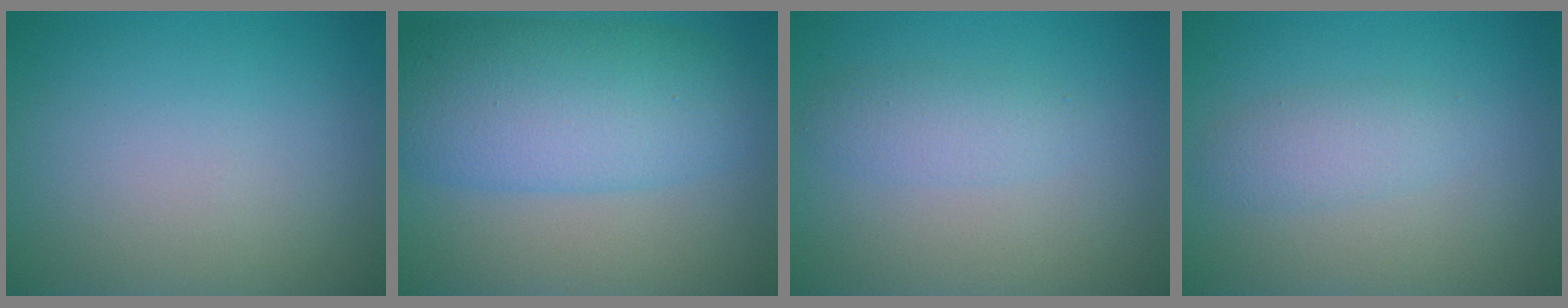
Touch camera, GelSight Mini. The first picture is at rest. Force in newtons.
{"total": 8.7, "press": 8.7, "slide": 0.2}
{"total": 2.0, "press": 2.0, "slide": 0.0}
{"total": 2.1, "press": 2.1, "slide": 0.1}